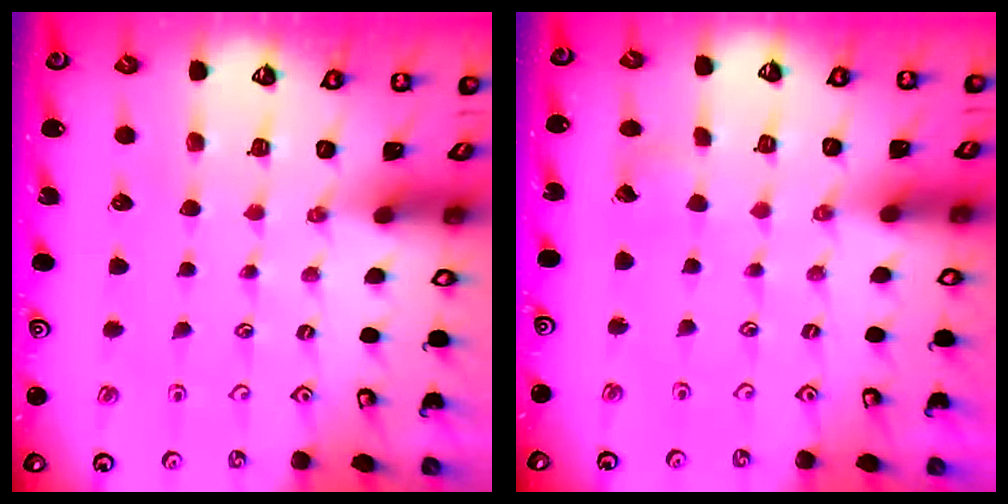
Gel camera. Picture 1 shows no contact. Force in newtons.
{"total": 2.7, "press": 2.7, "slide": 0.3}